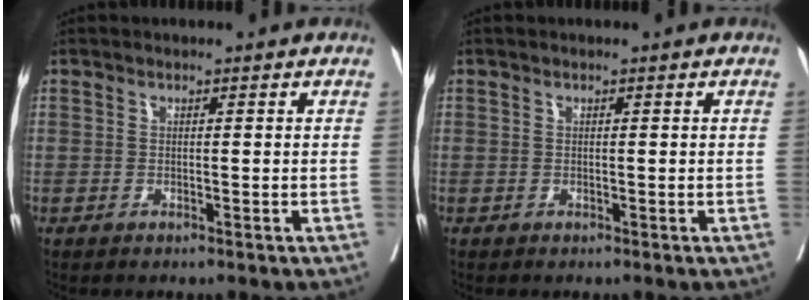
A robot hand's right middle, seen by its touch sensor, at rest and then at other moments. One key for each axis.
{"total": 0.0}